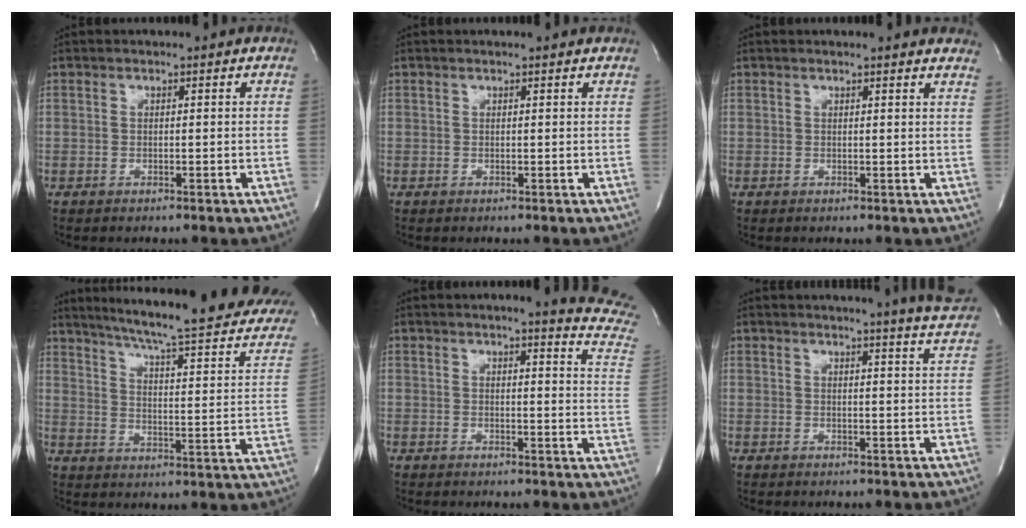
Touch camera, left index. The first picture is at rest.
{"total": 1.1, "force": [1.1, -0.1, 0.4], "torque": [-0.014, 0.003, 0.011]}
{"total": 7.7, "force": [7.3, 0.8, 2.5], "torque": [-0.021, -0.006, 0.059]}
{"total": 26.6, "force": [21.1, 3.0, 16.0], "torque": [-0.231, -0.033, 0.259]}
{"total": 10.4, "force": [9.8, -0.7, 3.5], "torque": [-0.032, -0.089, 0.080]}
{"total": 9.2, "force": [8.6, -1.5, 2.9], "torque": [-0.040, -0.049, 0.080]}